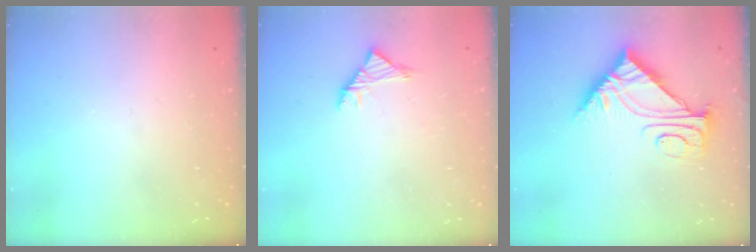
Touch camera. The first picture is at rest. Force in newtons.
{"total": 3.0, "press": 2.9, "slide": 0.9}
{"total": 9.0, "press": 8.9, "slide": 0.9}